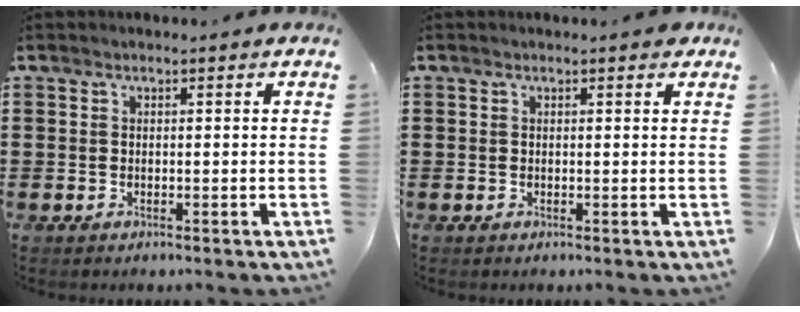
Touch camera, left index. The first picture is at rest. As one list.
[{"total": 0.7, "force": [0.5, 0.2, 0.5], "torque": [-0.003, -0.001, 0.008]}]